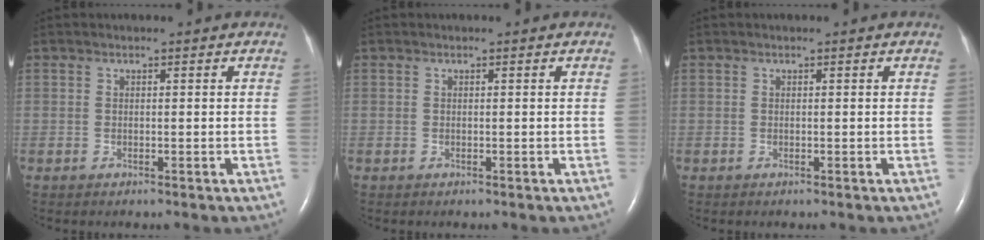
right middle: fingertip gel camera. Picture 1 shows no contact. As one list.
[{"total": 0.0}, {"total": 0.0}]